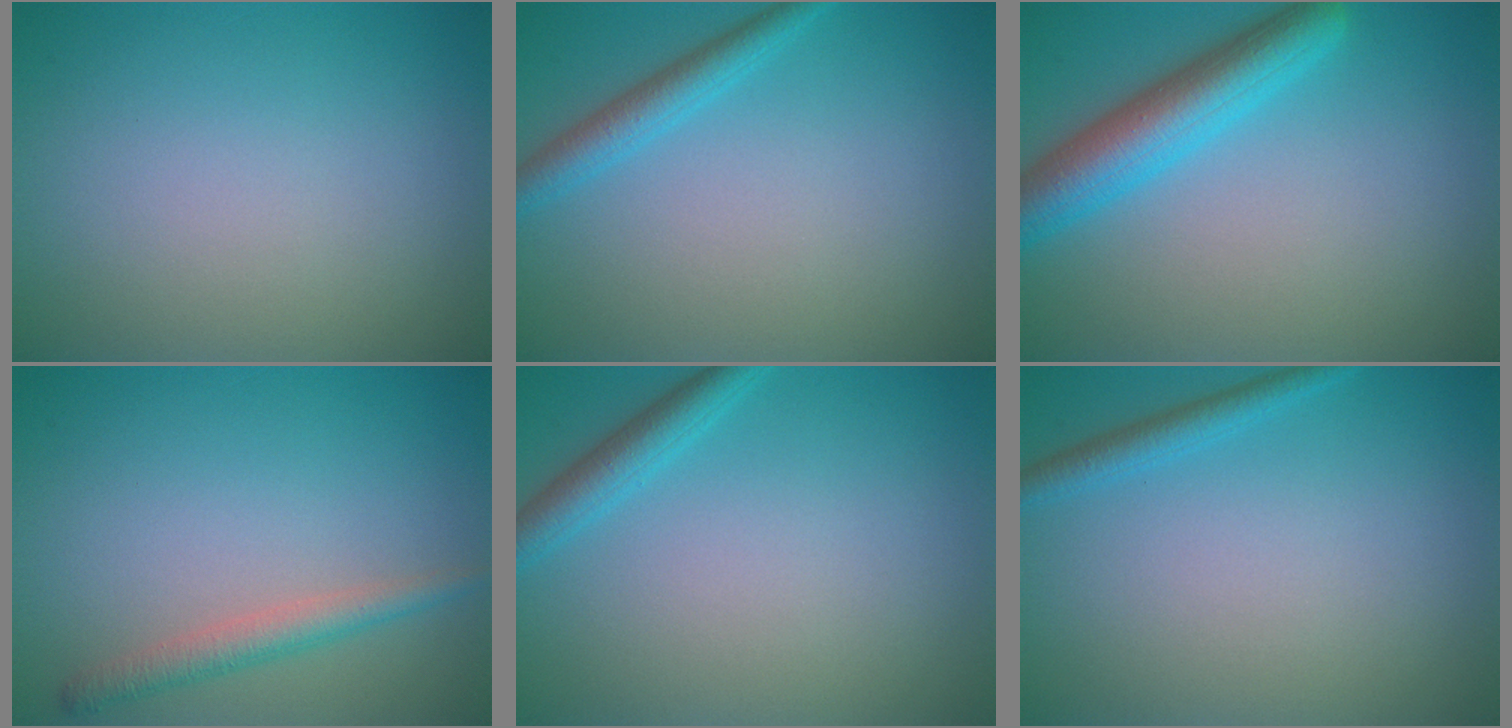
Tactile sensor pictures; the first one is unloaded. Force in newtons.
{"total": 2.4, "press": 2.4, "slide": 0.1}
{"total": 5.6, "press": 5.6, "slide": 0.3}
{"total": 2.3, "press": 2.3, "slide": 0.1}
{"total": 2.5, "press": 2.4, "slide": 0.1}
{"total": 2.3, "press": 2.3, "slide": 0.0}